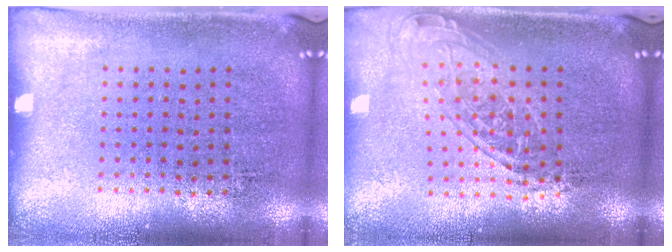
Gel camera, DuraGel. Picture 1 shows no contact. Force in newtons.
{"total": 1.5, "press": 1.2, "slide": 0.9}